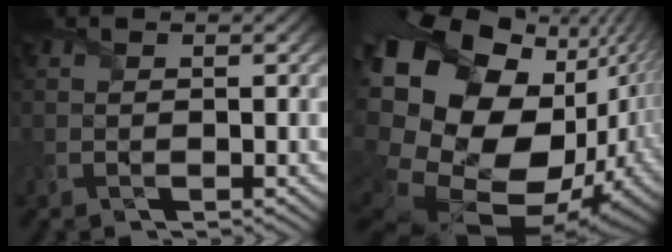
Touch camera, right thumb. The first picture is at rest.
{"total": 22.4, "force": [-0.8, 17.4, 14.1], "torque": [-0.323, -0.041, -0.022]}